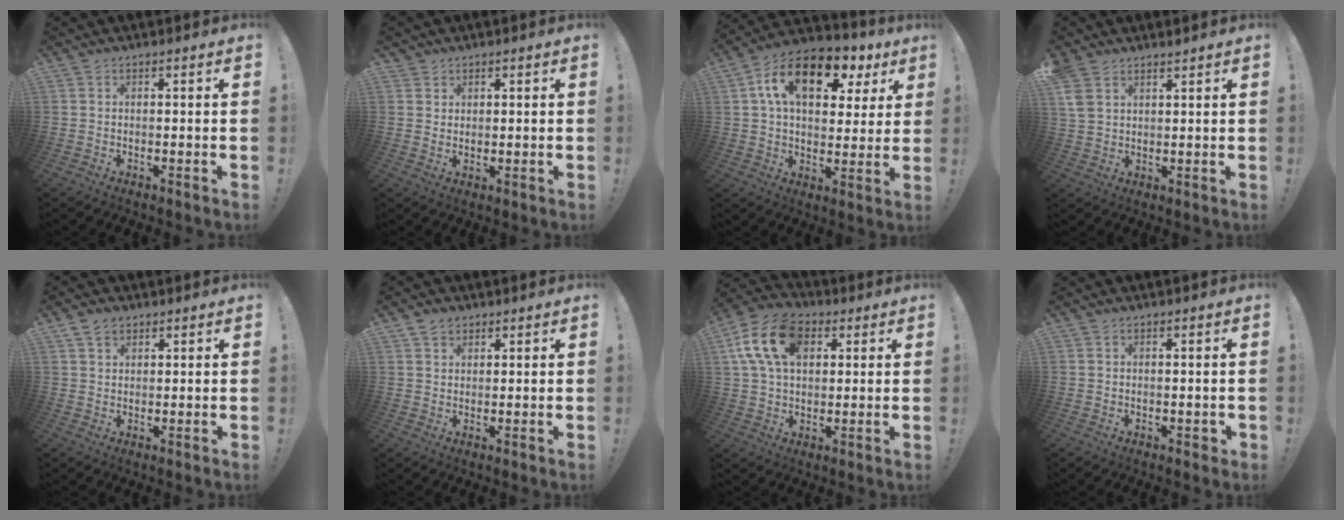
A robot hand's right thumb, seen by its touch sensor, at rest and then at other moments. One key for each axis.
{"total": 2.2, "fx": 1.6, "fy": 1.6, "fz": -0.1, "tx": 0.006, "ty": -0.009, "tz": 0.028}
{"total": 17.3, "fx": 7.5, "fy": 9.6, "fz": 12.2, "tx": -0.195, "ty": -0.025, "tz": 0.128}
{"total": 5.5, "fx": 3.8, "fy": 3.0, "fz": 2.6, "tx": -0.049, "ty": -0.014, "tz": 0.077}
{"total": 4.0, "fx": 2.6, "fy": 2.6, "fz": 1.5, "tx": -0.019, "ty": -0.007, "tz": 0.048}
{"total": 3.4, "fx": 2.3, "fy": 2.3, "fz": 0.9, "tx": -0.008, "ty": -0.009, "tz": 0.041}
{"total": 16.5, "fx": 5.6, "fy": 11.0, "fz": 10.9, "tx": -0.192, "ty": -0.005, "tz": 0.106}
{"total": 1.6, "fx": -0.1, "fy": 1.3, "fz": 1.0, "tx": -0.007, "ty": 0.001, "tz": -0.001}